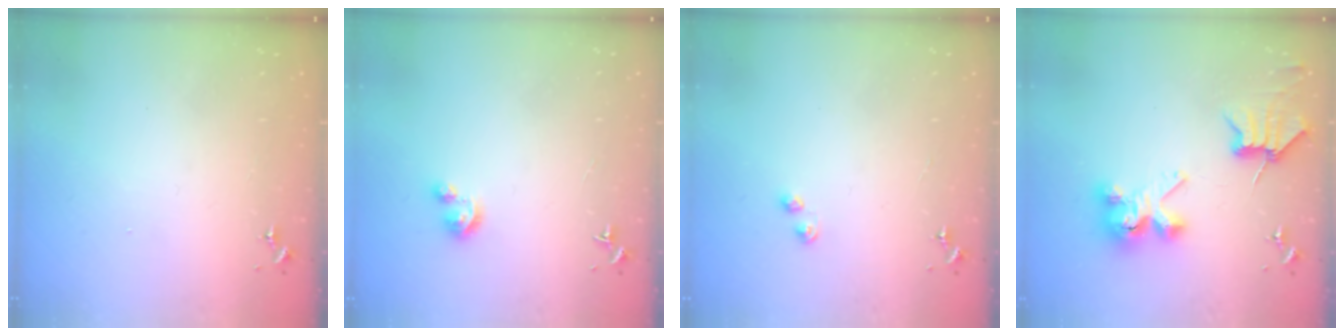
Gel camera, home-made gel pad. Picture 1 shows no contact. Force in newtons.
{"total": 3.8, "press": 3.8, "slide": 0.4}
{"total": 3.2, "press": 3.1, "slide": 0.7}
{"total": 7.4, "press": 7.4, "slide": 0.3}